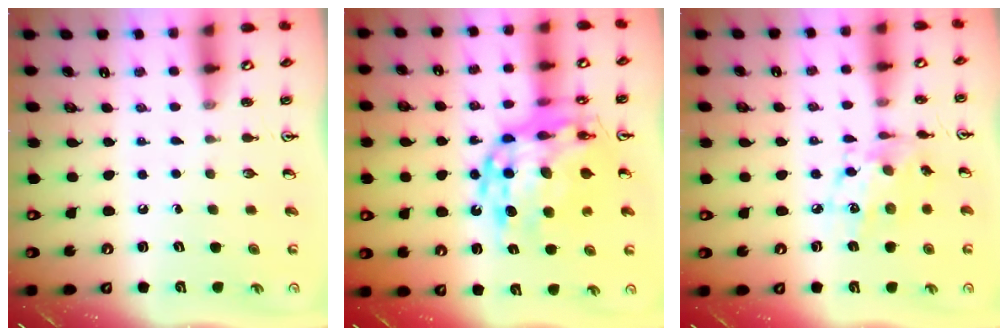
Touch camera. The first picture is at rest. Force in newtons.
{"total": 19.5, "press": 19.4, "slide": 1.8}
{"total": 11.0, "press": 11.0, "slide": 0.6}